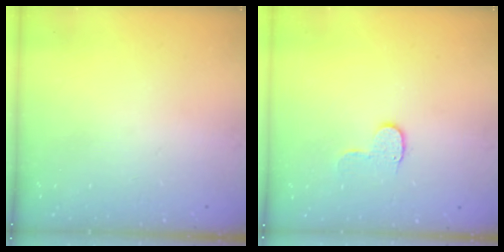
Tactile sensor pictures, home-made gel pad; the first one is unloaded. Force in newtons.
{"total": 6.0, "press": 6.0, "slide": 0.6}